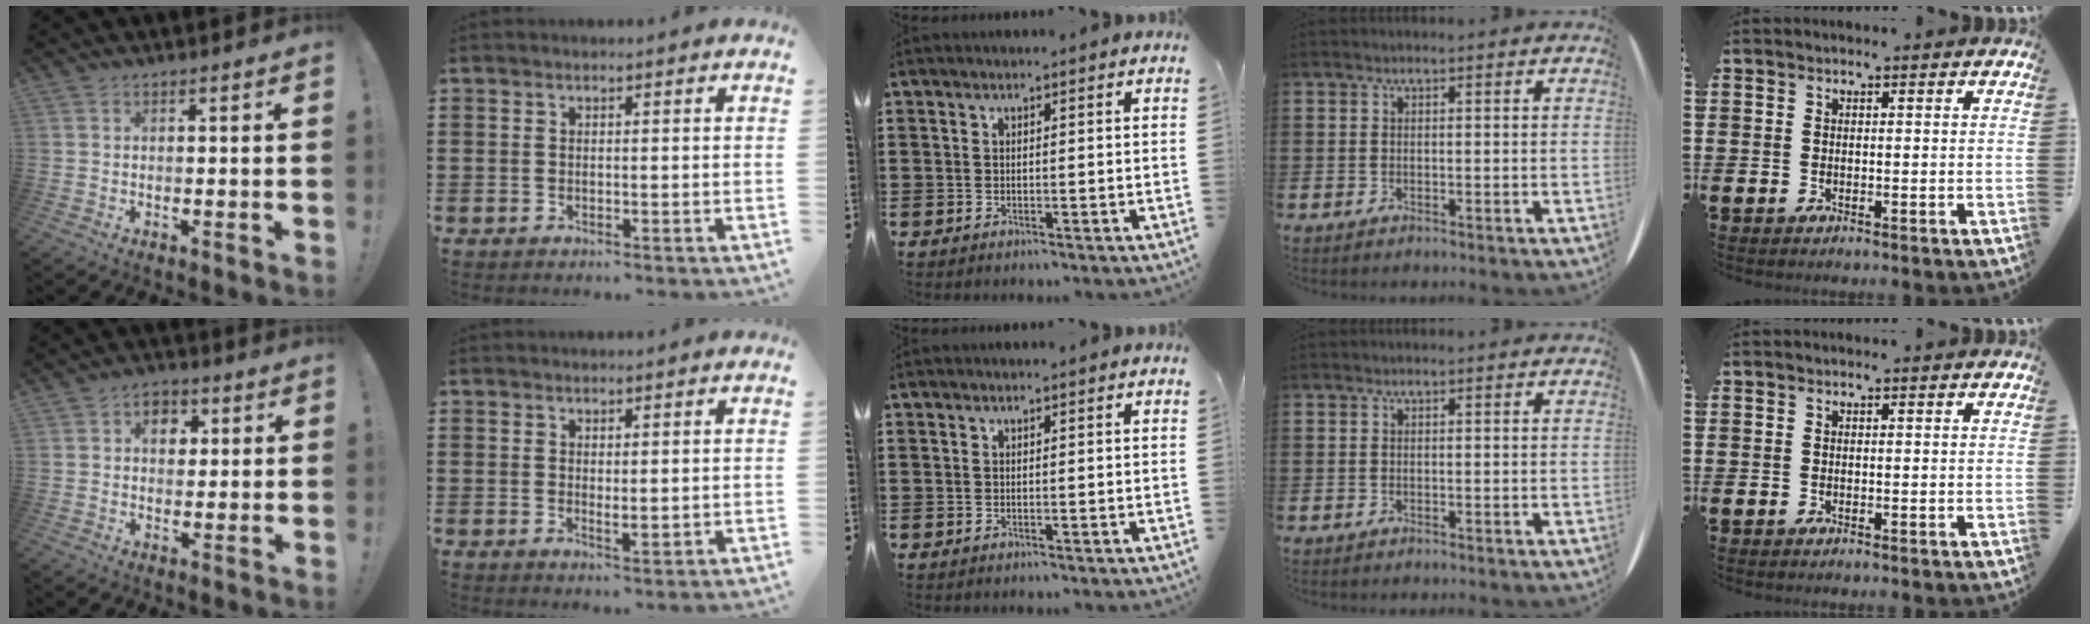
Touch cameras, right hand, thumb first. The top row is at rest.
{"thumb": {"total": 6.5, "force": [1.7, 5.2, 3.5], "torque": [-0.040, 0.000, 0.026]}, "index": {"total": 1.4, "force": [0.6, 0.4, 1.2], "torque": [-0.023, -0.001, 0.013]}}